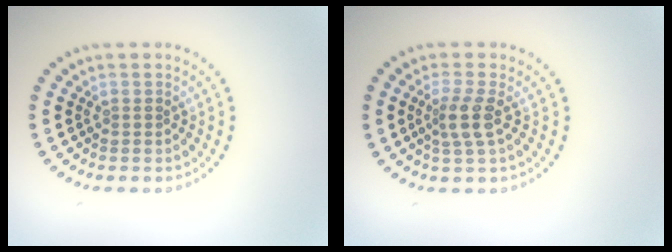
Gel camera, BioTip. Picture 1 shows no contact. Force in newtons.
{"total": 2.2, "press": 1.8, "slide": 1.3}